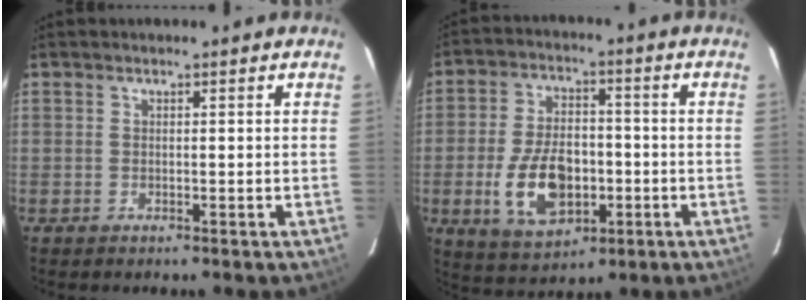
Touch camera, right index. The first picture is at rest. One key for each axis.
{"total": 13.7, "fx": -3.5, "fy": 8.1, "fz": 10.5, "tx": -0.210, "ty": 0.001, "tz": -0.047}